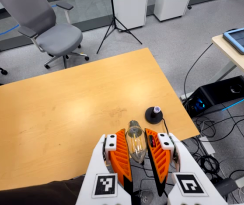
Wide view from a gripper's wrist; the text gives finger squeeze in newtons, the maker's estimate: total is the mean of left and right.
{"total": 10.7, "left": 11.7, "right": 9.8}